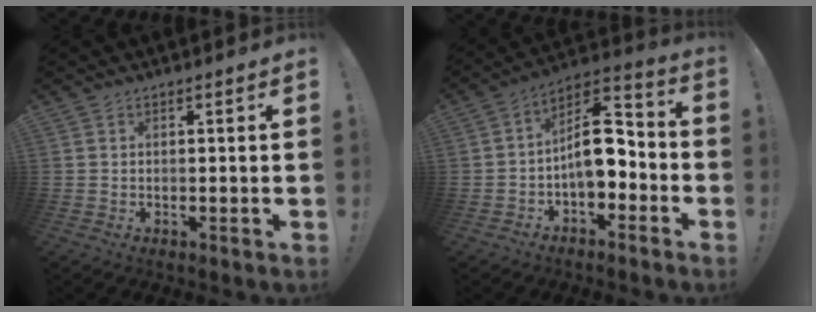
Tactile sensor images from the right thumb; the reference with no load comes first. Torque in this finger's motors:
{"motor_torque": [1.84, 1.72, 0.35, -0.07, 0.00]}